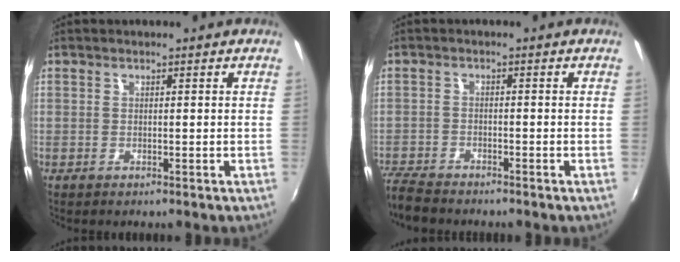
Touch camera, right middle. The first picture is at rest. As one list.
[{"total": 5.8, "force": [-5.4, 1.3, 1.5], "torque": [-0.052, -0.022, -0.106]}]